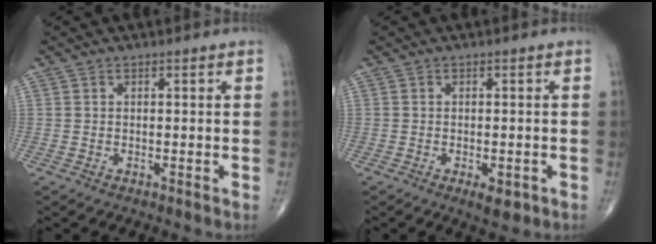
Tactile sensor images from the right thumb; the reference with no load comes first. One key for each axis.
{"total": 3.2, "fx": -1.3, "fy": 1.4, "fz": 2.5, "tx": -0.032, "ty": -0.001, "tz": -0.014}